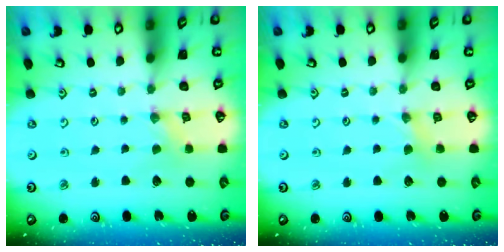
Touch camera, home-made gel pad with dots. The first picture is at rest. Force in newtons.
{"total": 2.2, "press": 2.2, "slide": 0.4}